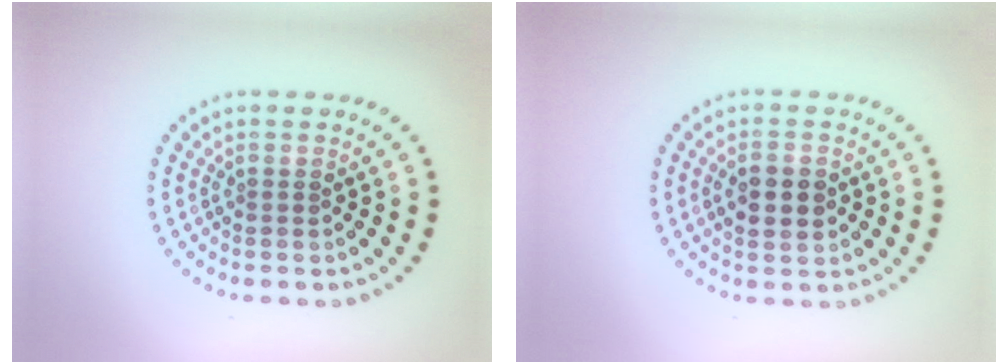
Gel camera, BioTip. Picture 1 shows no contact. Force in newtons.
{"total": 2.7, "press": 2.7, "slide": 0.2}